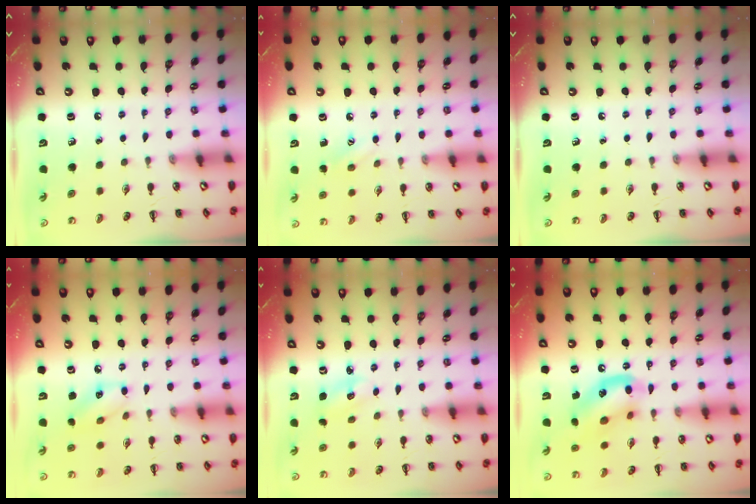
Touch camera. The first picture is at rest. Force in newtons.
{"total": 6.7, "press": 6.5, "slide": 1.6}
{"total": 0.0}
{"total": 7.3, "press": 7.3, "slide": 0.6}
{"total": 4.0, "press": 3.9, "slide": 1.1}
{"total": 13.8, "press": 13.8, "slide": 1.4}